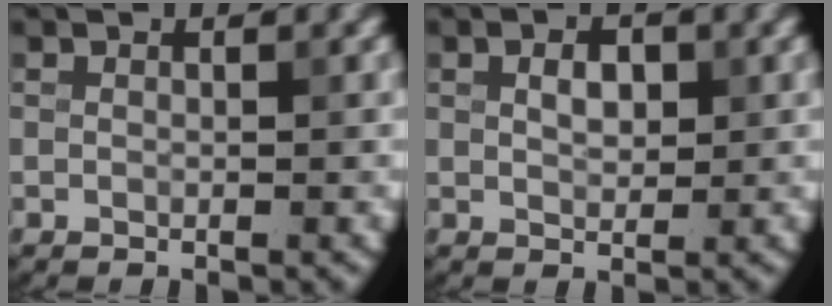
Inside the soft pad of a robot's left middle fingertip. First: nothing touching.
{"total": 2.1, "force": [0.6, 1.3, 1.6], "torque": [-0.028, 0.001, 0.009]}